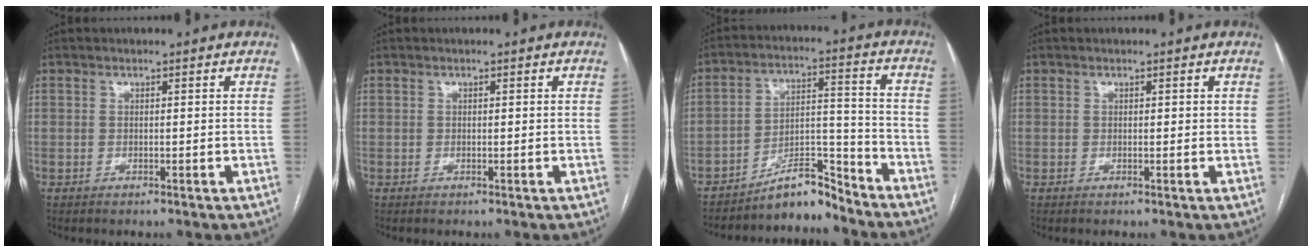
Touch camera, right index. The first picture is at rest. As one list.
[{"total": 0.0}, {"total": 7.4, "force": [-7.1, 1.3, 1.8], "torque": [-0.023, 0.039, -0.120]}, {"total": 0.6, "force": [0.3, 0.3, 0.4], "torque": [-0.001, 0.001, 0.002]}]